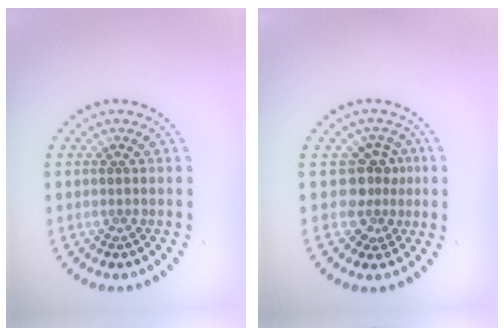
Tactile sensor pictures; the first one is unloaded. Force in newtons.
{"total": 2.8, "press": 2.0, "slide": 1.9}